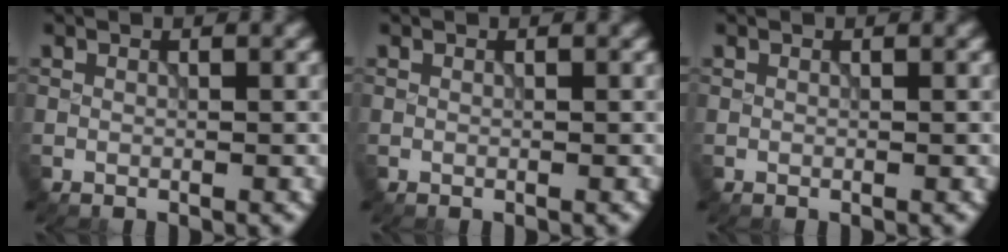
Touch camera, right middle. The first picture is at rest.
{"total": 0.0}
{"total": 0.0}